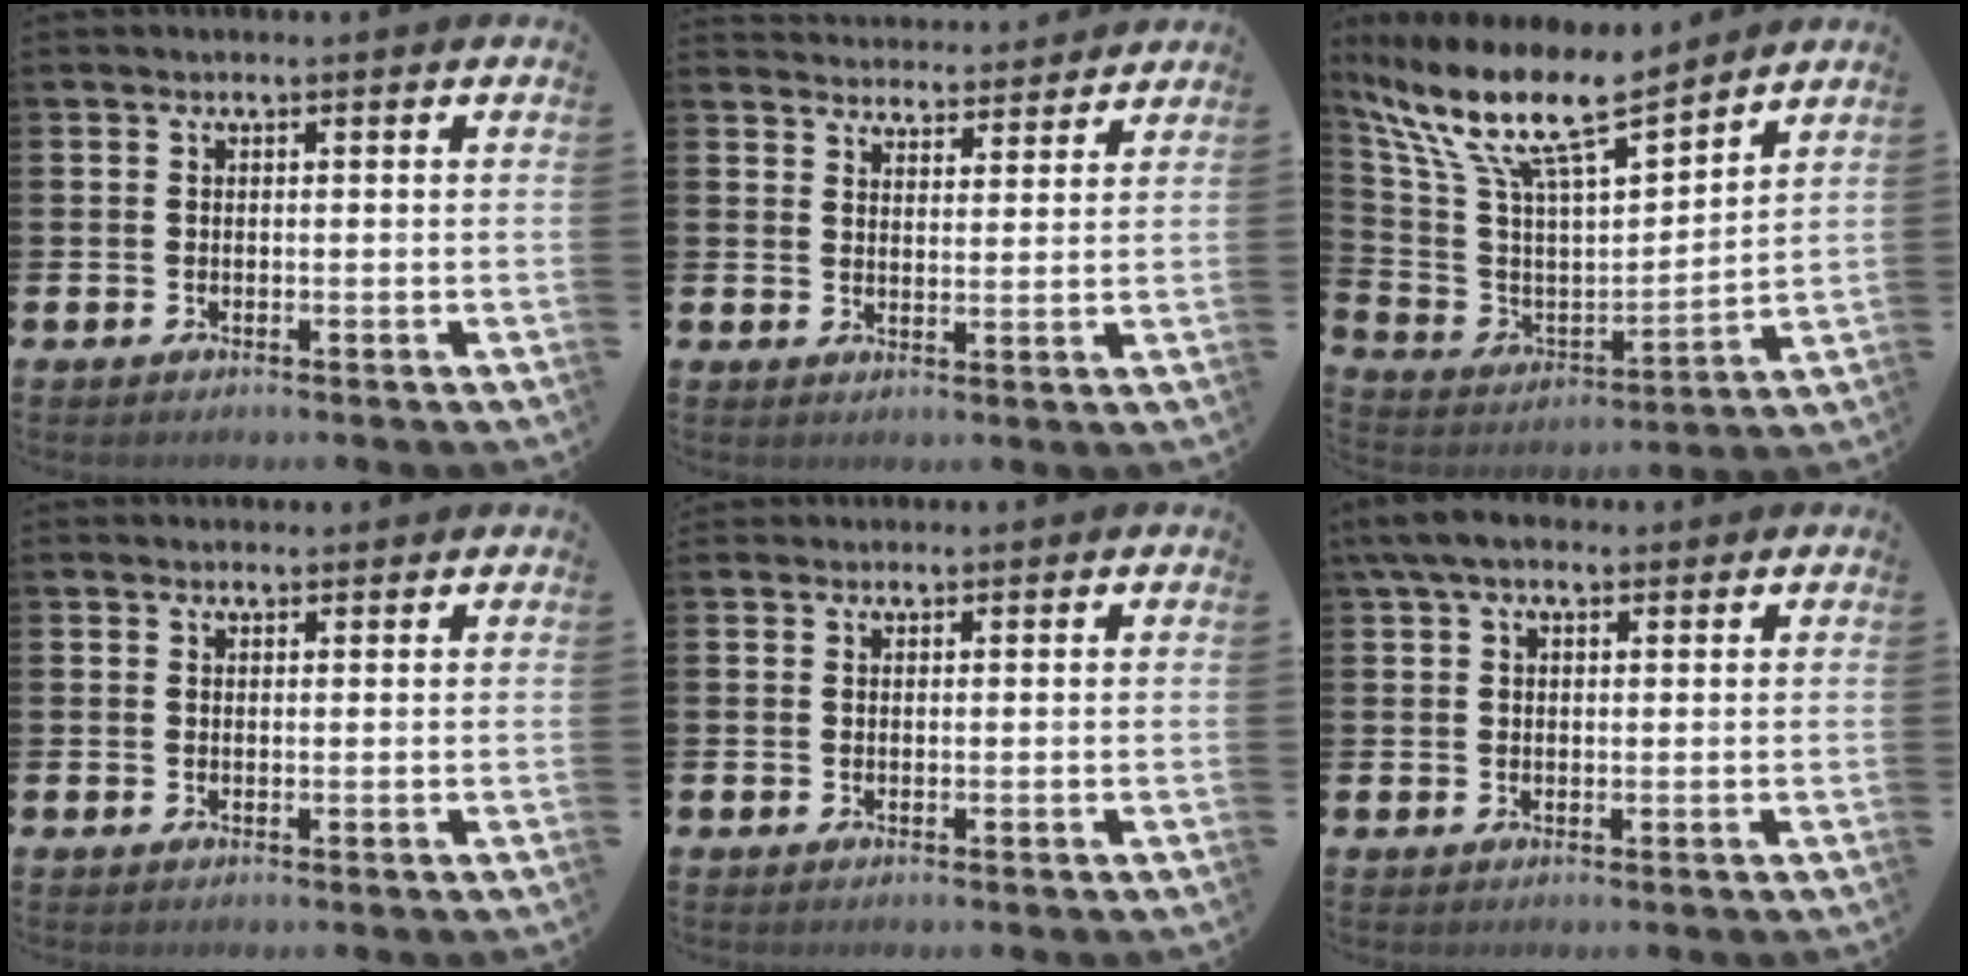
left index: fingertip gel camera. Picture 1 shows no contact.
{"total": 4.5, "force": [4.4, 0.6, -0.3], "torque": [0.004, -0.034, 0.077]}
{"total": 13.2, "force": [10.9, 2.8, 7.0], "torque": [-0.179, -0.067, 0.188]}
{"total": 1.4, "force": [1.3, 0.4, 0.1], "torque": [0.008, -0.003, 0.023]}
{"total": 0.9, "force": [0.9, 0.2, 0.0], "torque": [0.008, -0.002, 0.016]}
{"total": 4.8, "force": [3.7, 1.9, 2.5], "torque": [-0.045, -0.004, 0.066]}